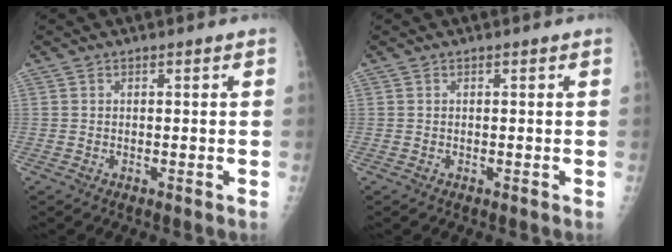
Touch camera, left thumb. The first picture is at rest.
{"total": 0.0}